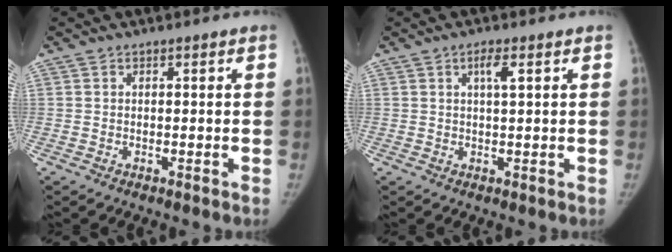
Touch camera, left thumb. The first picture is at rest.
{"total": 2.7, "force": [1.0, 0.6, 2.4], "torque": [-0.045, 0.002, 0.019]}